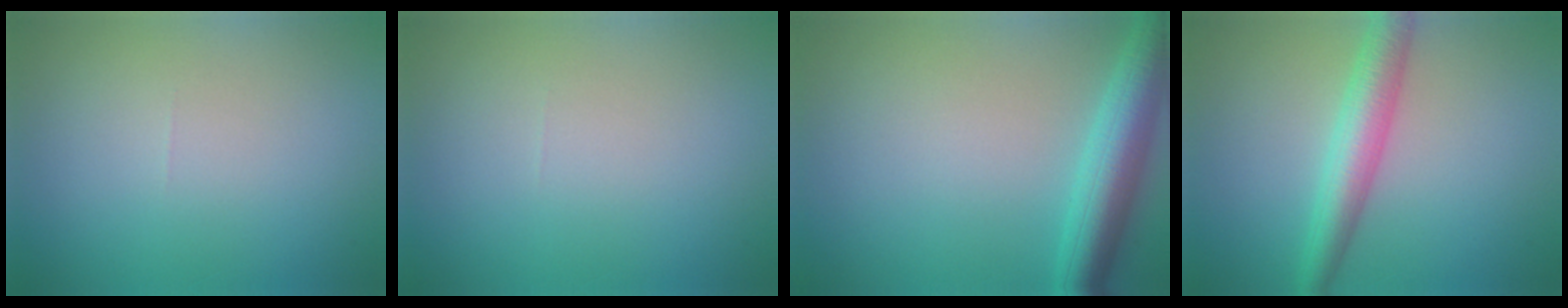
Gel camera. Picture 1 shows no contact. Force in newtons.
{"total": 0.0}
{"total": 5.5, "press": 5.5, "slide": 0.2}
{"total": 4.4, "press": 4.4, "slide": 0.1}